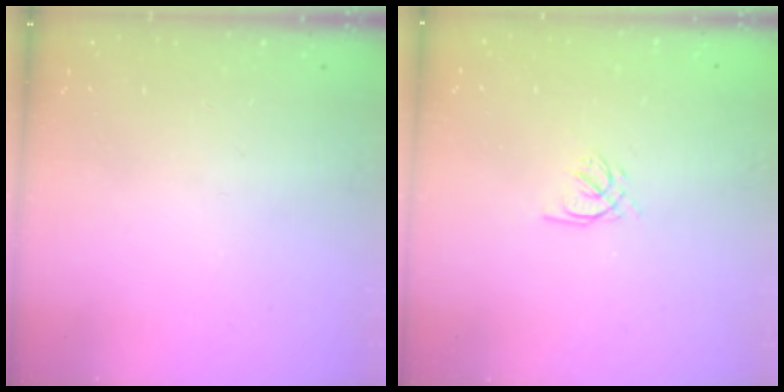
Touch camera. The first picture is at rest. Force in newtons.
{"total": 2.4, "press": 2.4, "slide": 0.3}